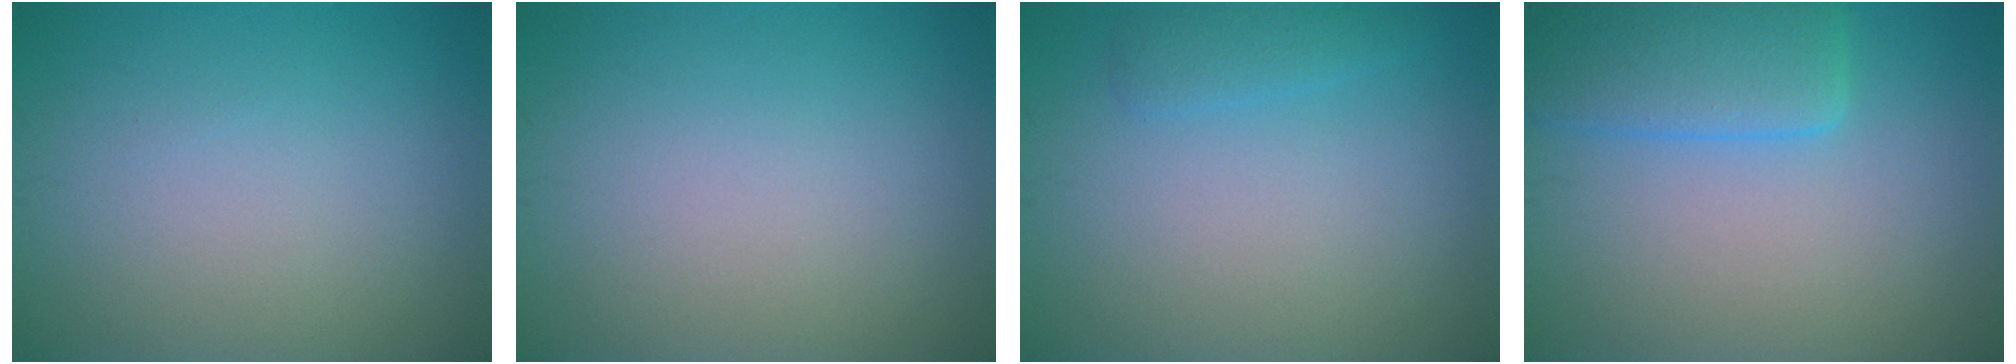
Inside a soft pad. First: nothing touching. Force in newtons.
{"total": 0.0}
{"total": 1.4, "press": 1.4, "slide": 0.1}
{"total": 5.0, "press": 5.0, "slide": 0.3}